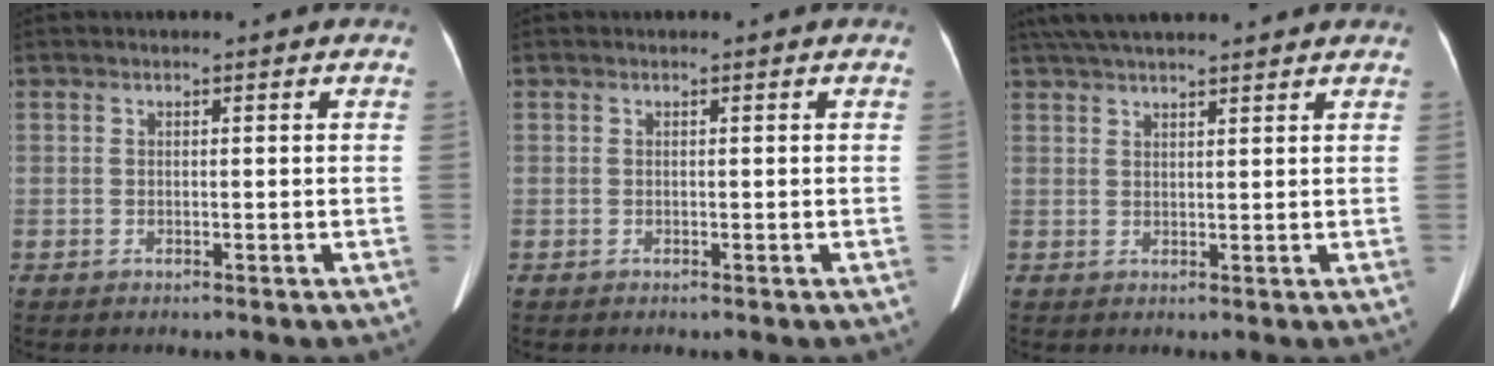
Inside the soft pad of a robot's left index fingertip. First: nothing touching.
{"total": 0.0}
{"total": 11.6, "force": [10.2, 1.6, 5.4], "torque": [-0.091, 0.049, 0.153]}